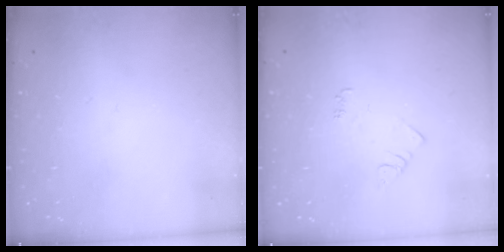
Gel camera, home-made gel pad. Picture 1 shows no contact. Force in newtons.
{"total": 3.8, "press": 3.7, "slide": 0.5}